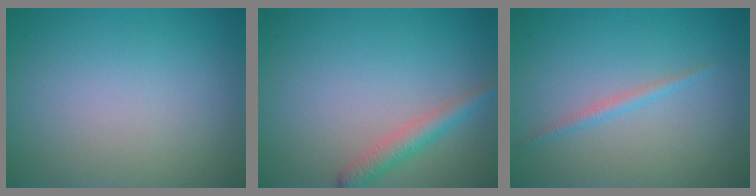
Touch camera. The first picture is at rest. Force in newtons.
{"total": 2.4, "press": 2.4, "slide": 0.1}
{"total": 1.0, "press": 1.0, "slide": 0.0}